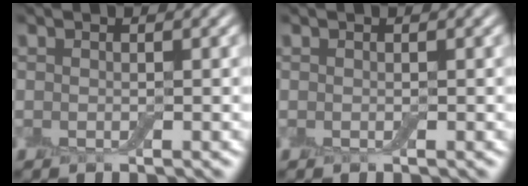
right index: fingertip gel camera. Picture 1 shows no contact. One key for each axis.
{"total": 0.0}